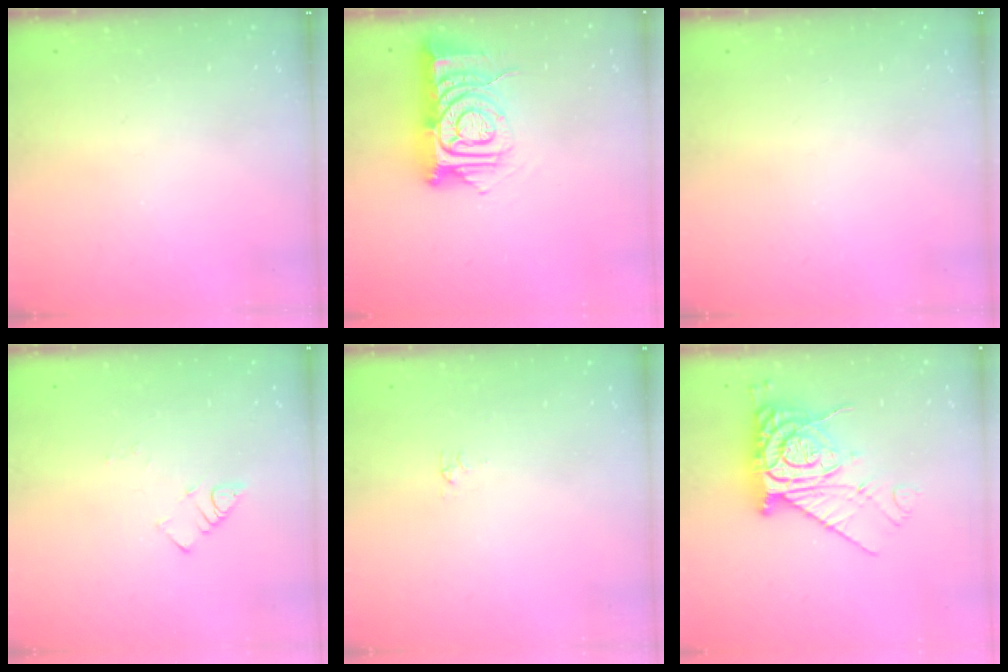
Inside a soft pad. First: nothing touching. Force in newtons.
{"total": 13.0, "press": 13.0, "slide": 1.1}
{"total": 0.0}
{"total": 4.0, "press": 4.0, "slide": 0.4}
{"total": 2.9, "press": 2.9, "slide": 0.5}
{"total": 12.6, "press": 12.5, "slide": 1.4}